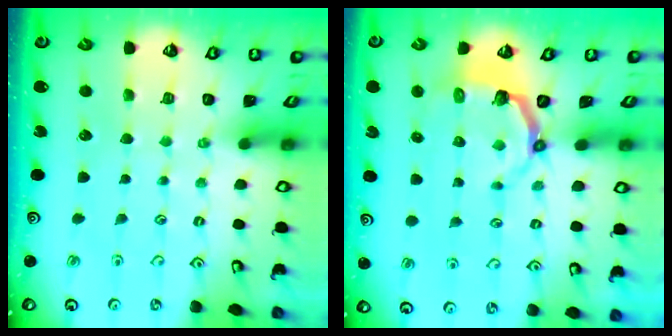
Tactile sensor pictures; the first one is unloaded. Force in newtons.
{"total": 4.2, "press": 2.7, "slide": 3.2}